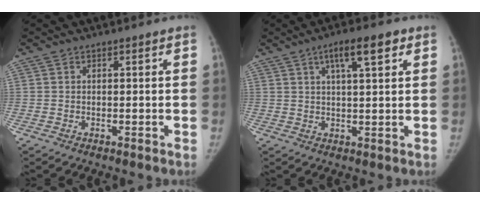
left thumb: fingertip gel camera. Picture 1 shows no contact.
{"total": 7.2, "force": [3.6, 1.9, 6.0], "torque": [-0.091, -0.003, 0.056]}